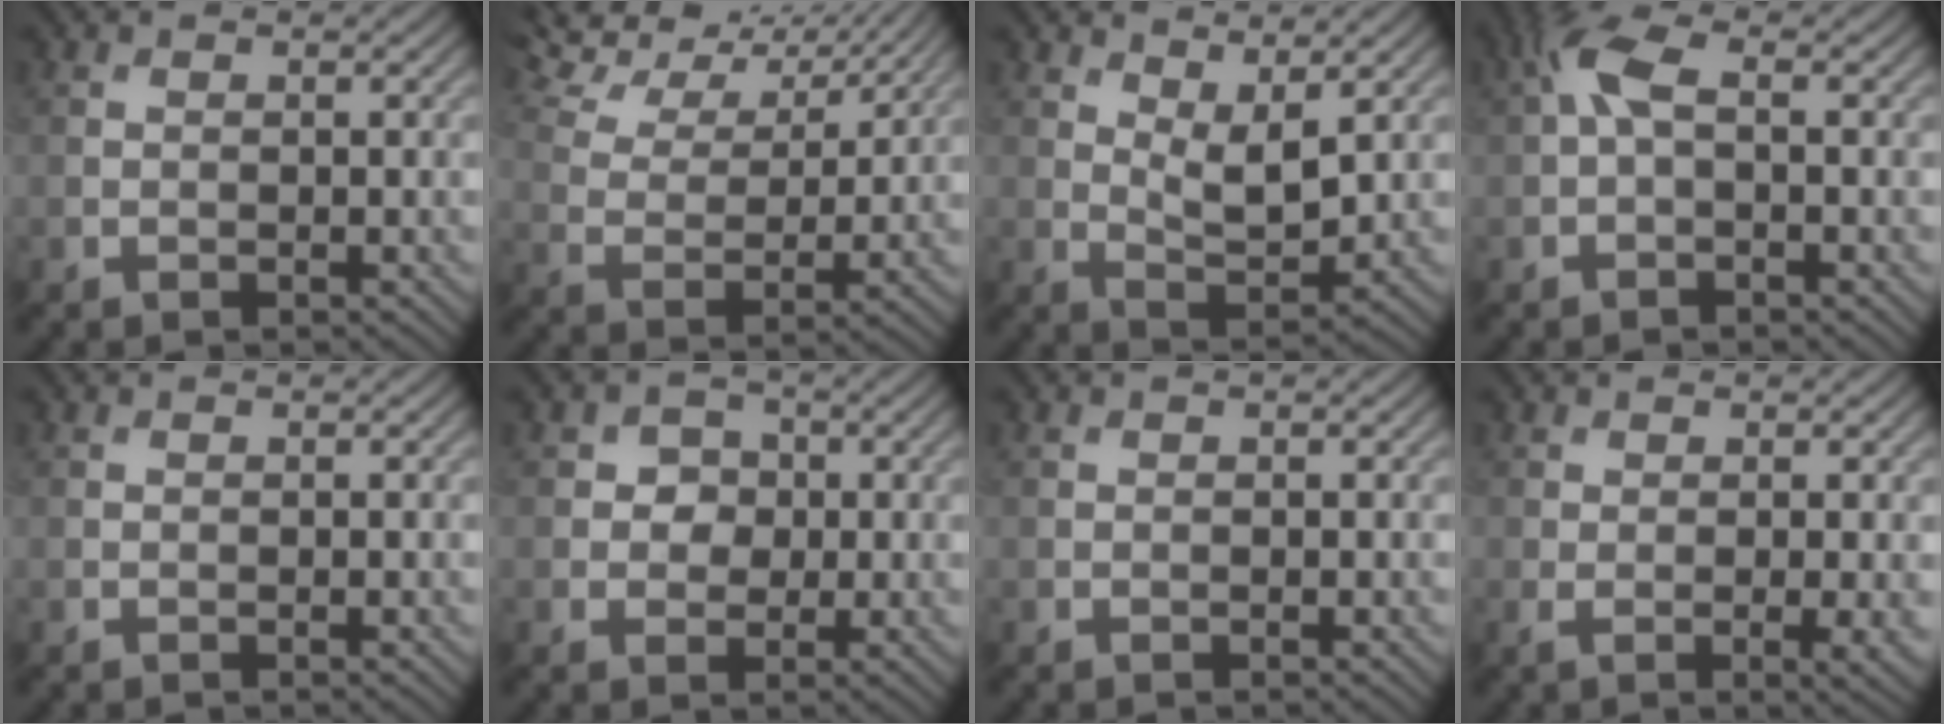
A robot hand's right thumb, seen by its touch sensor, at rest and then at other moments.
{"total": 10.2, "force": [8.8, 2.5, 4.4], "torque": [-0.104, -0.007, 0.139]}
{"total": 4.4, "force": [2.5, 1.5, 3.3], "torque": [-0.069, -0.010, 0.047]}
{"total": 3.6, "force": [0.2, 1.4, 3.3], "torque": [-0.073, 0.014, -0.001]}
{"total": 0.0}
{"total": 3.0, "force": [0.2, 2.7, 1.3], "torque": [-0.017, 0.000, -0.007]}
{"total": 0.0}
{"total": 2.8, "force": [-0.1, 0.6, 2.7], "torque": [-0.049, -0.007, -0.001]}